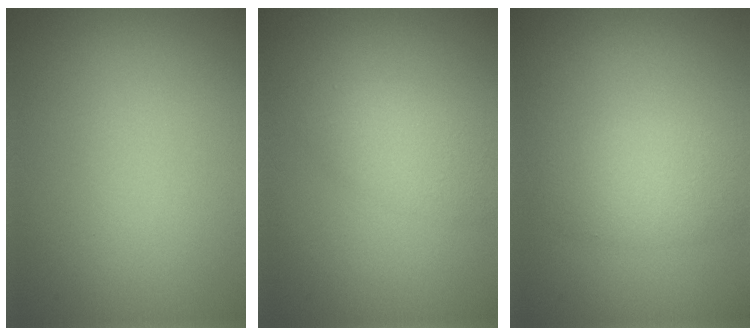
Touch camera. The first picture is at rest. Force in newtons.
{"total": 2.6, "press": 2.6, "slide": 0.0}
{"total": 2.9, "press": 2.9, "slide": 0.2}